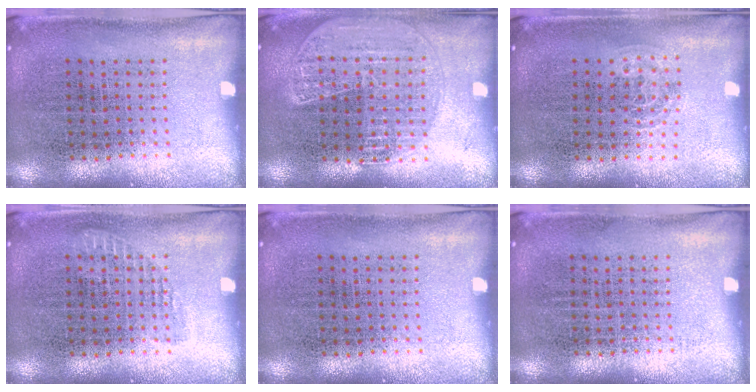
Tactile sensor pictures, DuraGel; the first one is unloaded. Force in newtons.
{"total": 1.7, "press": 1.6, "slide": 0.6}
{"total": 1.0, "press": 0.6, "slide": 0.8}
{"total": 0.8, "press": 0.8, "slide": 0.2}
{"total": 0.0}
{"total": 0.0}